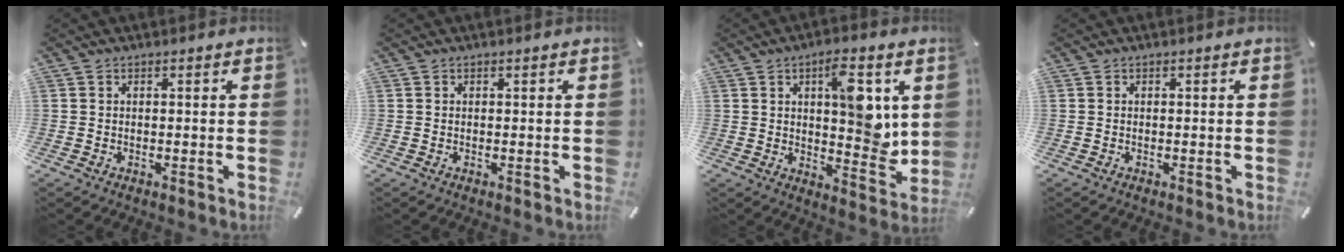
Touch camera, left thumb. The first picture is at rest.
{"total": 0.0}
{"total": 12.0, "force": [3.8, 4.8, 10.3], "torque": [-0.122, -0.028, 0.058]}
{"total": 0.0}